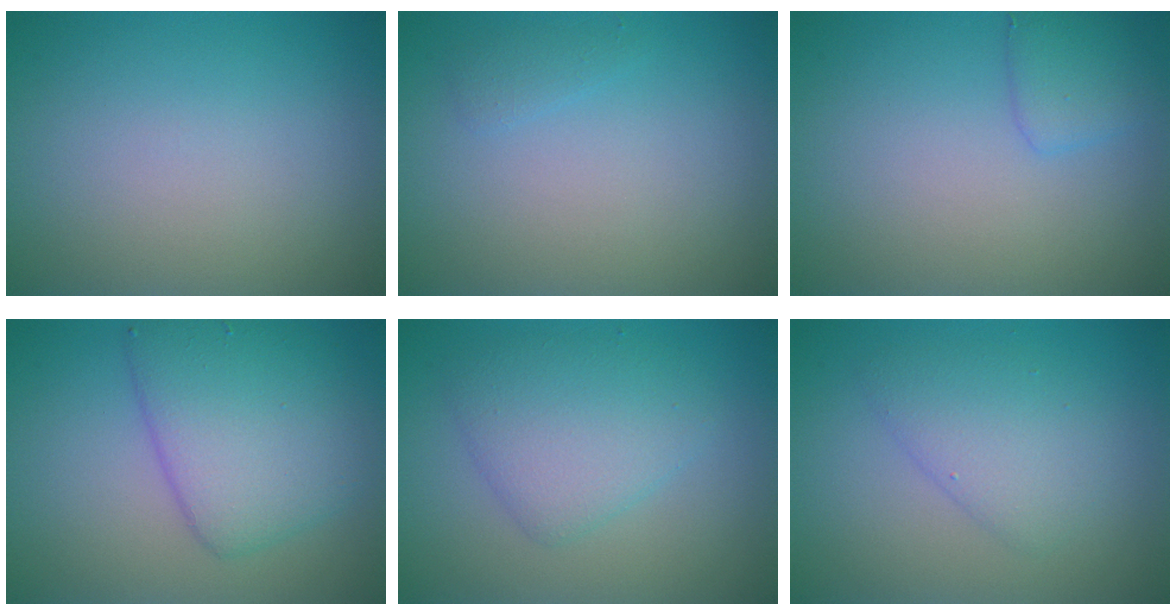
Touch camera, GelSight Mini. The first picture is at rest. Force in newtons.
{"total": 0.8, "press": 0.8, "slide": 0.1}
{"total": 1.7, "press": 1.7, "slide": 0.1}
{"total": 6.0, "press": 6.0, "slide": 0.2}
{"total": 4.0, "press": 4.0, "slide": 0.1}
{"total": 3.0, "press": 3.0, "slide": 0.3}